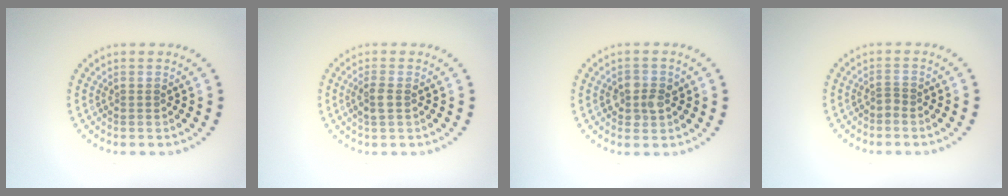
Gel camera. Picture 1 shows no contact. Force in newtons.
{"total": 1.6, "press": 1.5, "slide": 0.5}
{"total": 2.3, "press": 2.3, "slide": 0.5}
{"total": 0.6, "press": 0.3, "slide": 0.5}